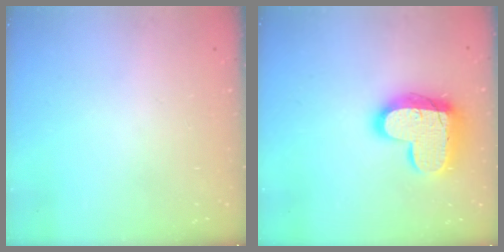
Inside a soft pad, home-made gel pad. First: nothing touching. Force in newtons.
{"total": 17.7, "press": 17.7, "slide": 1.3}